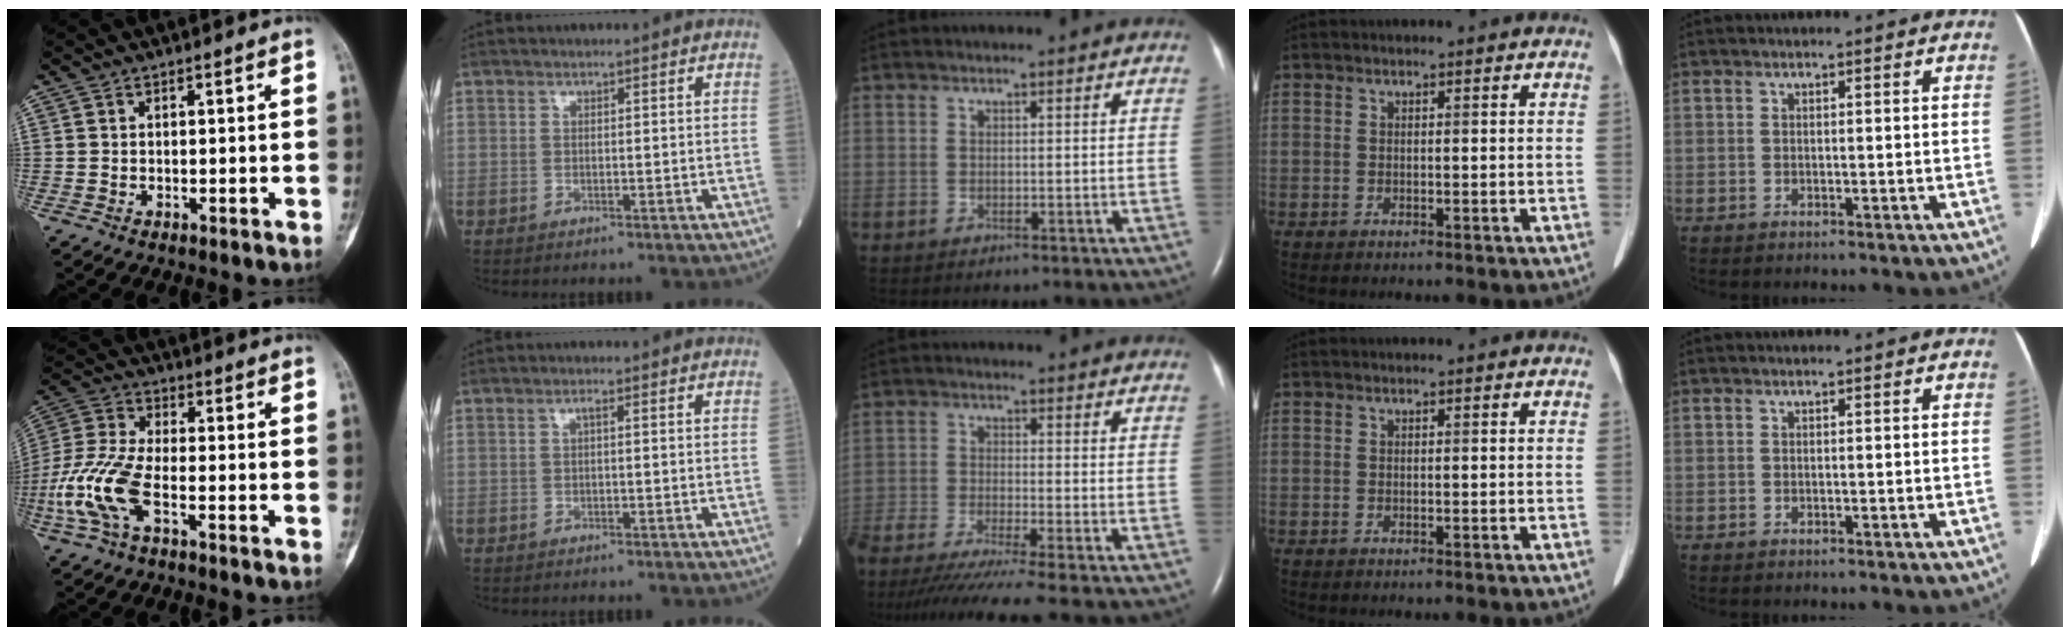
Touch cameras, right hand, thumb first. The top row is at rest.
{"thumb": {"total": 12.1, "force": [-4.4, 5.3, 9.9], "torque": [-0.234, 0.024, -0.090]}, "index": {"total": 0.7, "force": [0.0, 0.1, 0.7], "torque": [-0.014, 0.002, 0.000]}, "middle": {"total": 14.2, "force": [-12.0, -1.6, 7.4], "torque": [-0.117, -0.047, -0.196]}}